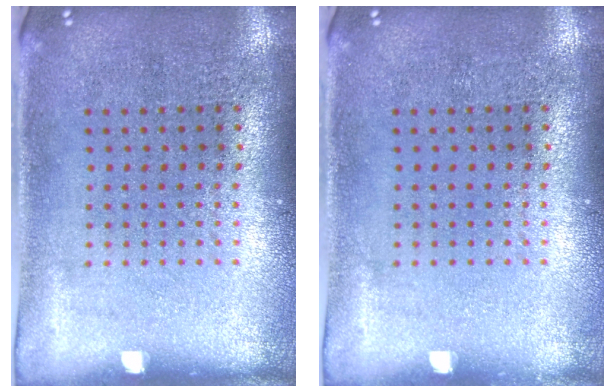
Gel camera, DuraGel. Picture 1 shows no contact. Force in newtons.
{"total": 0.0}